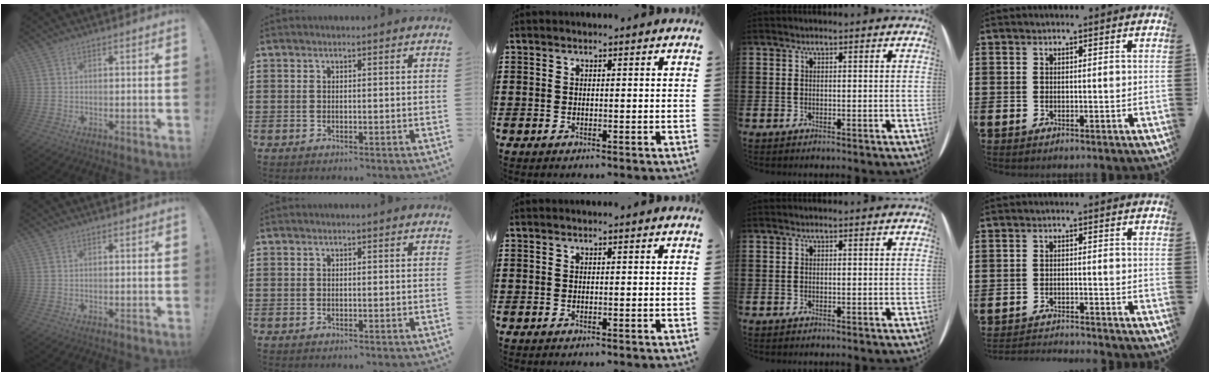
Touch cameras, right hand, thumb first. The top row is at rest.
{"little": {"total": 2.0, "force": [-2.0, -0.1, -0.1], "torque": [-0.002, 0.002, -0.042]}}